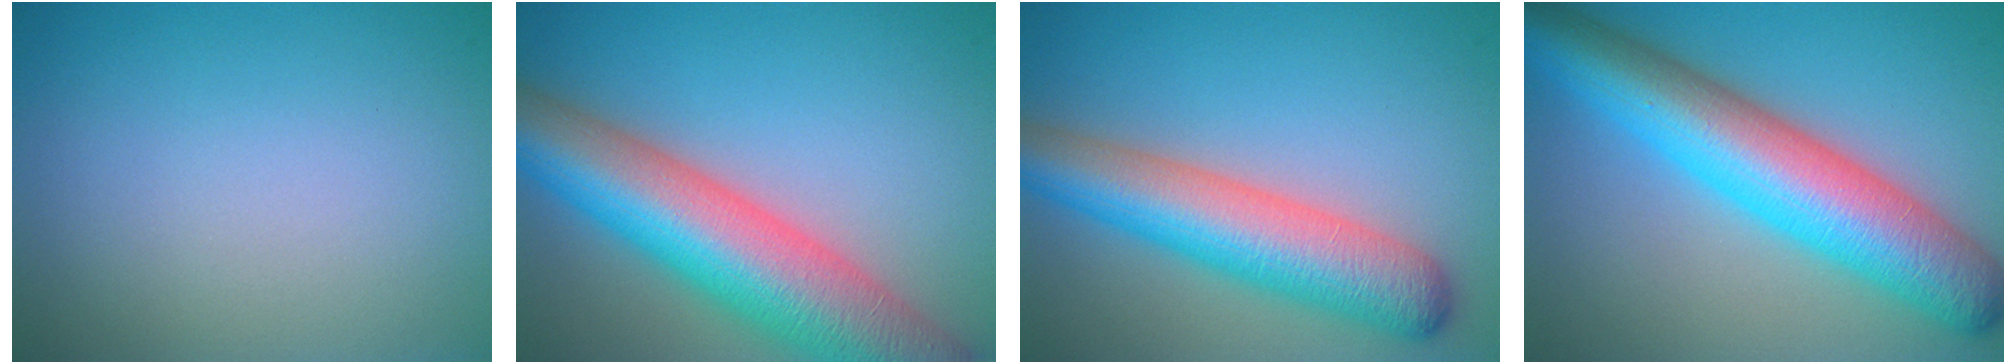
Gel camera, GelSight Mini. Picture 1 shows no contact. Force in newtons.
{"total": 12.1, "press": 12.1, "slide": 0.5}
{"total": 8.1, "press": 8.1, "slide": 0.3}
{"total": 11.0, "press": 11.0, "slide": 0.2}